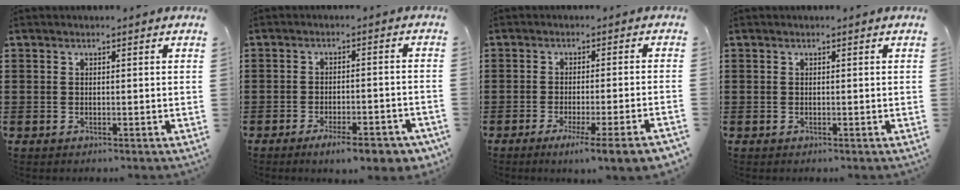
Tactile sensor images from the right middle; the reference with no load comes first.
{"total": 5.8, "force": [-4.4, 1.1, 3.6], "torque": [-0.058, -0.003, -0.077]}
{"total": 4.5, "force": [-3.2, -0.3, 3.1], "torque": [-0.048, -0.015, -0.057]}
{"total": 0.0}